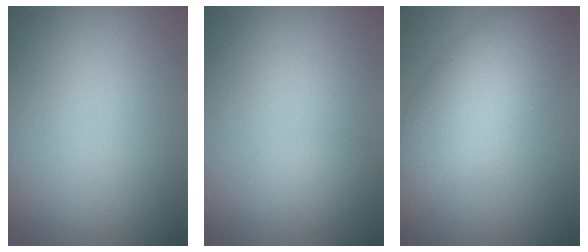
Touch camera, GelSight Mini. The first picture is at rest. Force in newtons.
{"total": 0.8, "press": 0.8, "slide": 0.0}
{"total": 5.3, "press": 5.3, "slide": 0.1}